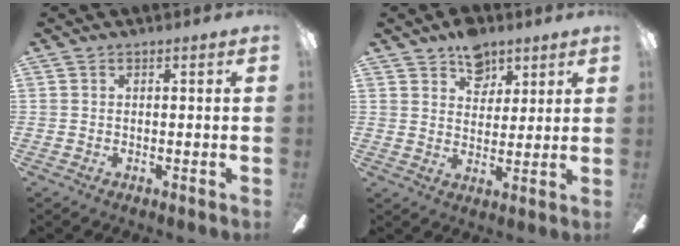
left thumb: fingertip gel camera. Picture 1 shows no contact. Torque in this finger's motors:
{"motor_torque": [0.73, 0.42, 0.37, -0.49, 0.03]}